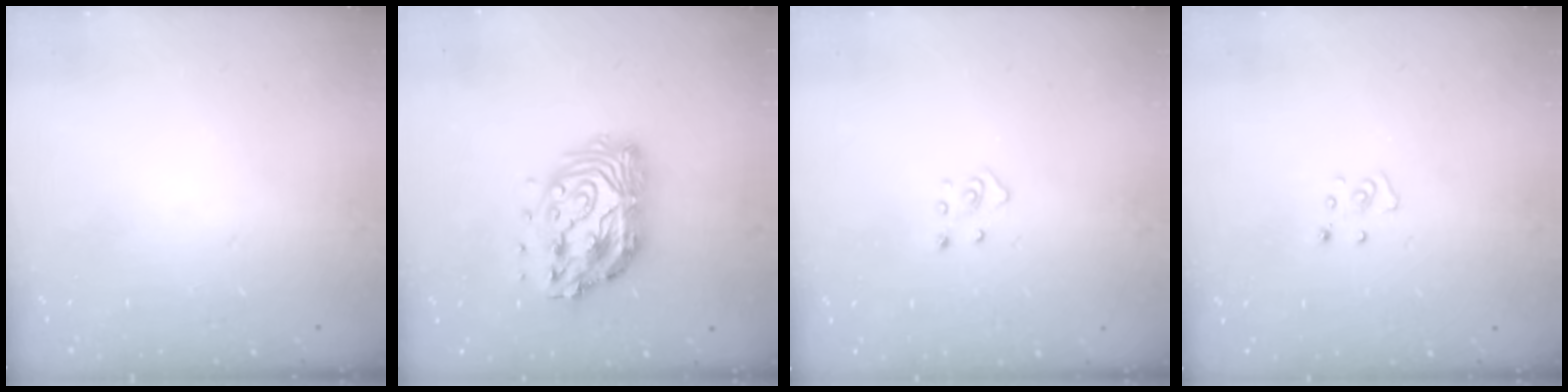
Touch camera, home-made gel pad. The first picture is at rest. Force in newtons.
{"total": 15.1, "press": 15.0, "slide": 1.1}
{"total": 2.8, "press": 2.8, "slide": 0.3}
{"total": 2.8, "press": 2.8, "slide": 0.2}